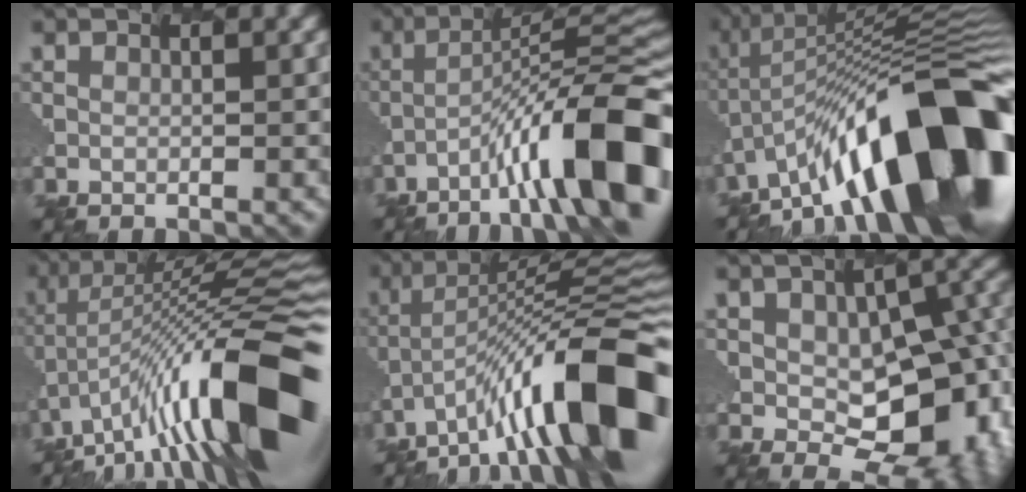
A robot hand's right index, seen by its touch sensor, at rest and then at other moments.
{"total": 12.1, "force": [-6.2, 2.4, 10.1], "torque": [-0.163, 0.017, -0.100]}
{"total": 15.6, "force": [-7.5, 5.0, 12.7], "torque": [-0.161, 0.046, -0.147]}
{"total": 14.8, "force": [-5.0, 4.3, 13.2], "torque": [-0.211, 0.041, -0.096]}
{"total": 13.5, "force": [-6.6, 3.5, 11.2], "torque": [-0.179, 0.024, -0.113]}
{"total": 13.2, "force": [-2.0, 8.3, 10.0], "torque": [-0.126, -0.010, -0.022]}